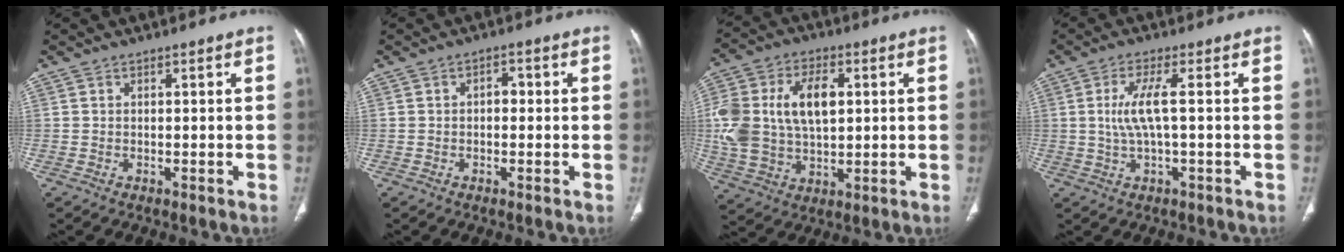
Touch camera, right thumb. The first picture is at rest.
{"total": 2.1, "force": [0.0, 1.3, 1.6], "torque": [-0.015, 0.003, -0.006]}
{"total": 18.2, "force": [2.9, 11.2, 14.0], "torque": [-0.284, 0.009, 0.058]}
{"total": 5.5, "force": [0.4, 0.7, 5.4], "torque": [-0.136, 0.007, 0.005]}